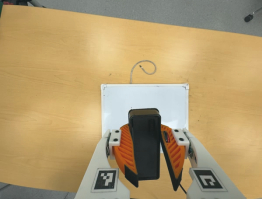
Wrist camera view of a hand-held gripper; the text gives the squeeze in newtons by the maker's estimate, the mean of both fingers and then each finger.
{"total": 11.3, "left": 10.8, "right": 11.9}